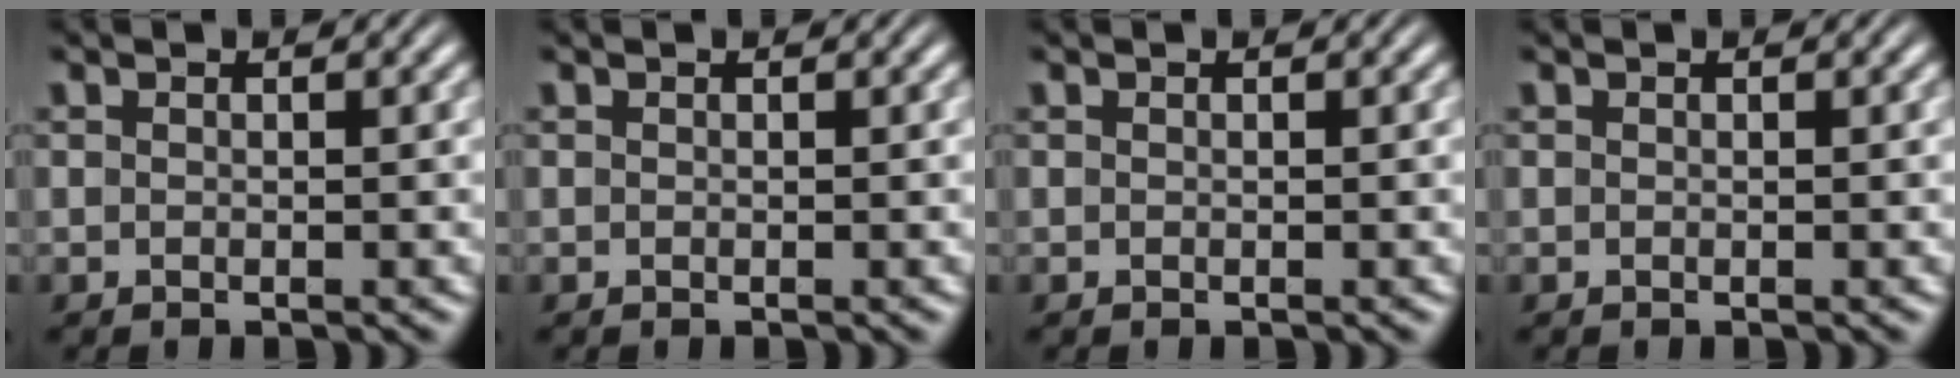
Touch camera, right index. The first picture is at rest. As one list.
[{"total": 0.0}, {"total": 0.0}, {"total": 0.0}]